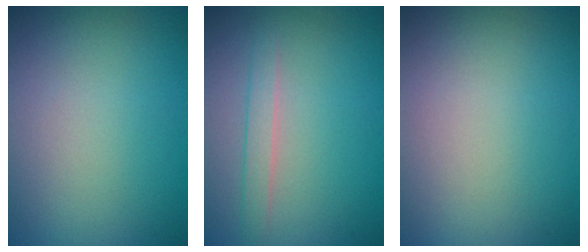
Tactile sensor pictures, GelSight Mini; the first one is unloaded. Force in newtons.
{"total": 1.5, "press": 1.5, "slide": 0.1}
{"total": 0.0}